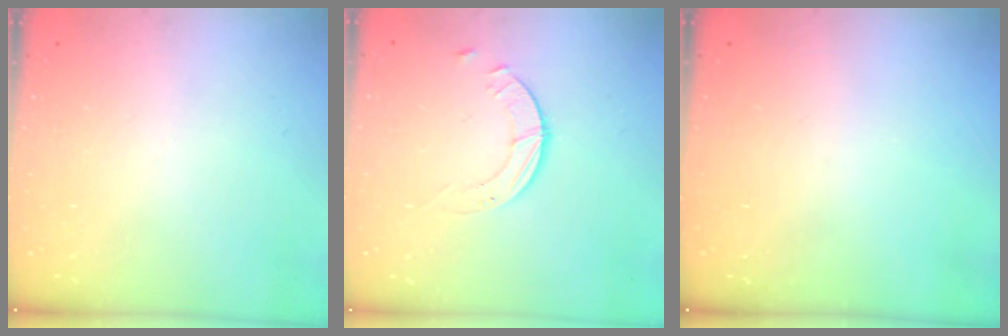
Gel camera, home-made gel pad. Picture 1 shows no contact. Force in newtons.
{"total": 1.8, "press": 1.8, "slide": 0.2}
{"total": 0.0}